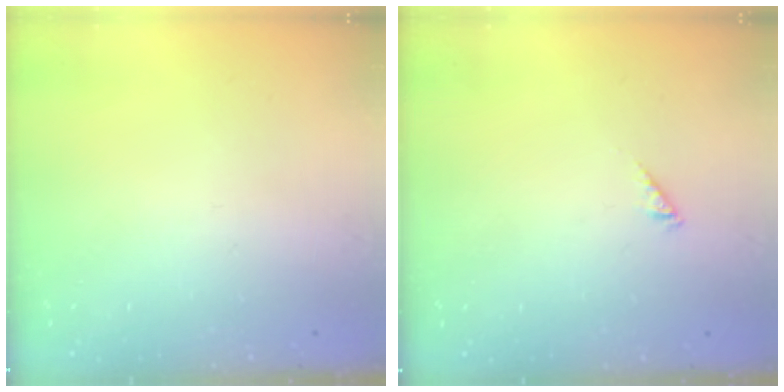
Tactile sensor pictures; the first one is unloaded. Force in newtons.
{"total": 0.9, "press": 0.8, "slide": 0.3}